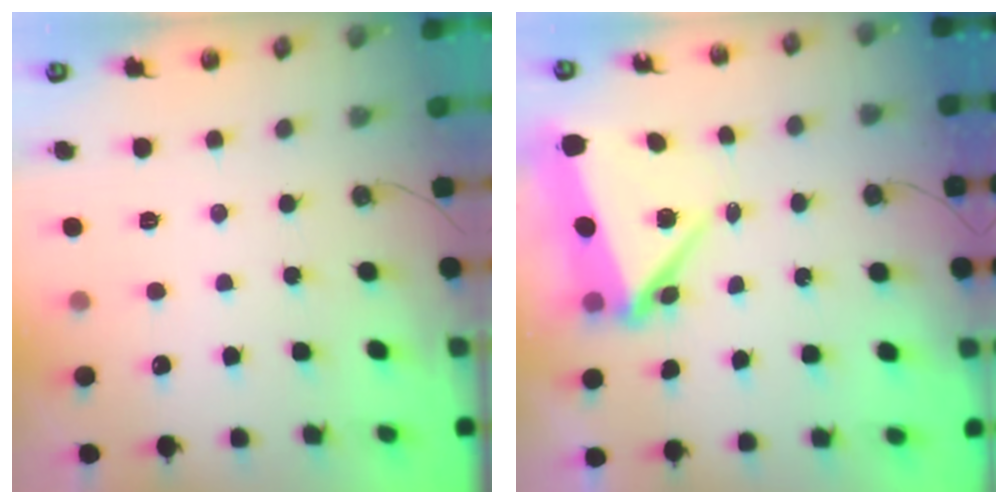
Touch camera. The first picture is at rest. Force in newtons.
{"total": 7.2, "press": 6.9, "slide": 1.8}